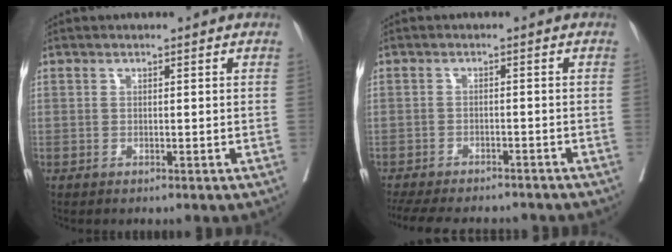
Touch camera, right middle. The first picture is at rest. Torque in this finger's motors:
{"motor_torque": [0.75, -0.77, 0.17, 0.04]}